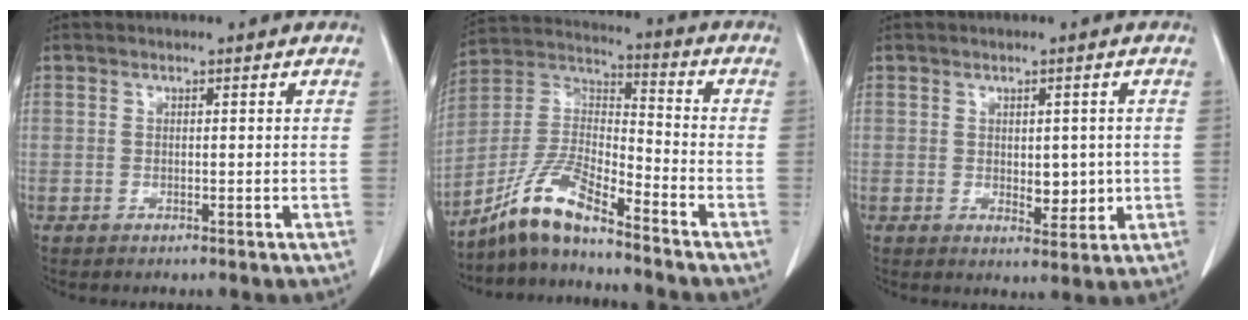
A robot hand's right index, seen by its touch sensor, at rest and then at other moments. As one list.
[{"total": 10.2, "force": [-8.5, 1.3, 5.6], "torque": [-0.124, 0.012, -0.165]}, {"total": 3.9, "force": [-0.1, 2.2, 3.3], "torque": [-0.040, -0.005, 0.010]}]